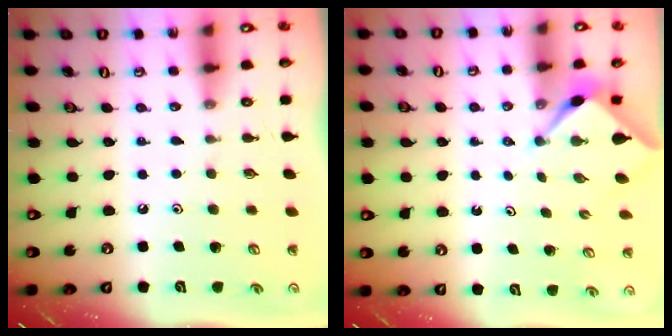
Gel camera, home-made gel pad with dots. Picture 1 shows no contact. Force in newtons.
{"total": 2.8, "press": 2.8, "slide": 0.4}